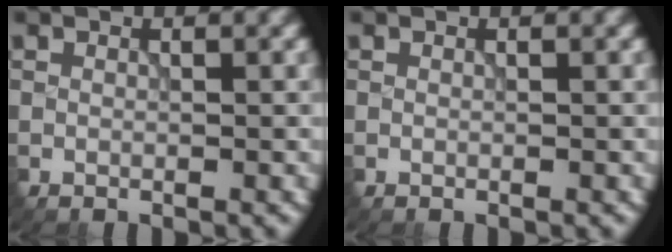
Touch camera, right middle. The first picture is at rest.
{"total": 0.0}